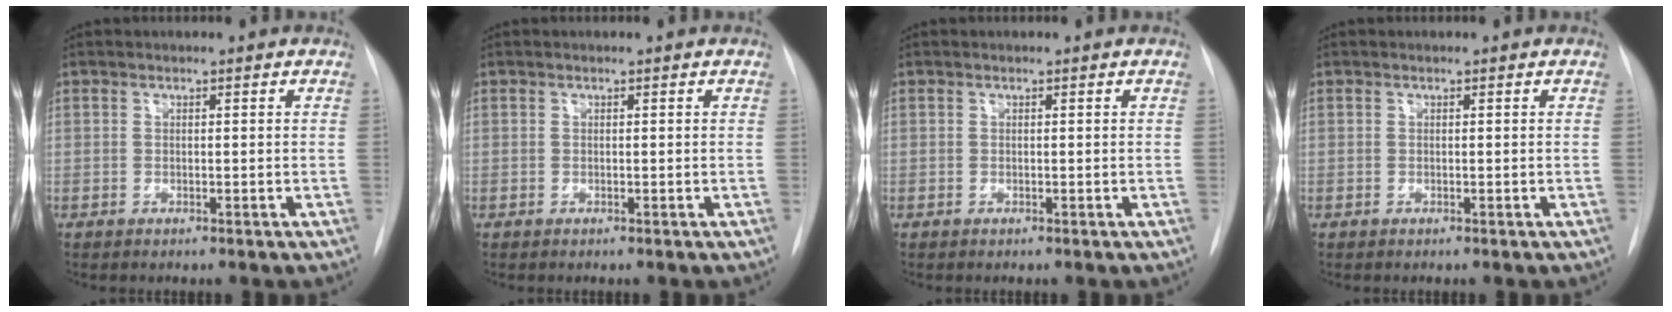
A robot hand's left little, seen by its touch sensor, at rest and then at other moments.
{"total": 0.0}
{"total": 0.0}
{"total": 0.0}